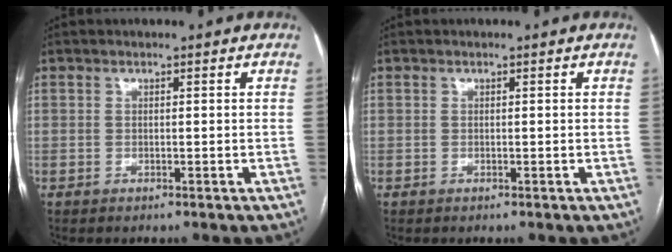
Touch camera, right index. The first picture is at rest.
{"total": 0.0}